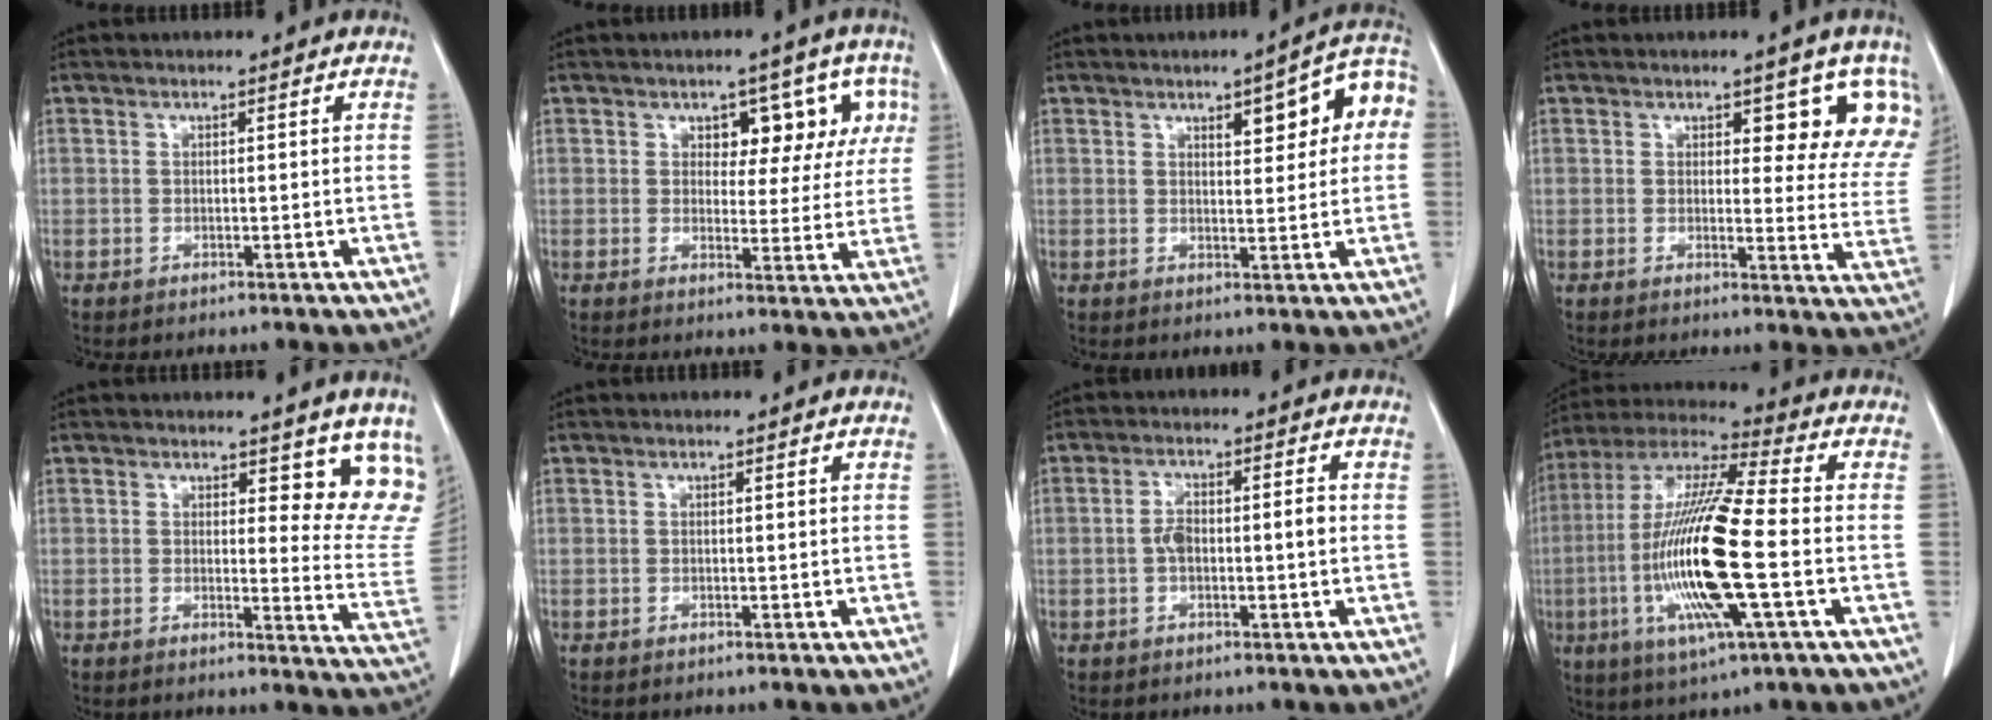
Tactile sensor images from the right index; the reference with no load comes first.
{"total": 7.0, "force": [3.0, 4.5, 4.4], "torque": [-0.030, 0.021, 0.036]}
{"total": 8.7, "force": [2.6, 2.5, 7.9], "torque": [-0.098, 0.027, 0.032]}
{"total": 8.1, "force": [5.3, 3.7, 4.9], "torque": [-0.032, -0.018, 0.044]}
{"total": 9.1, "force": [7.2, 3.3, 4.4], "torque": [-0.024, -0.040, 0.061]}
{"total": 0.0}
{"total": 4.6, "force": [-0.4, 1.5, 4.3], "torque": [-0.090, 0.013, -0.008]}
{"total": 18.9, "force": [-3.8, 1.5, 18.5], "torque": [-0.386, -0.014, -0.075]}